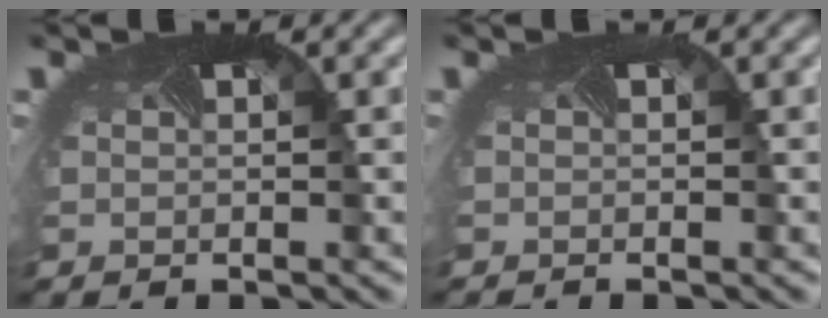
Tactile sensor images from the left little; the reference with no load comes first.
{"total": 0.8, "force": [-0.8, -0.3, 0.0], "torque": [-0.003, -0.009, -0.013]}